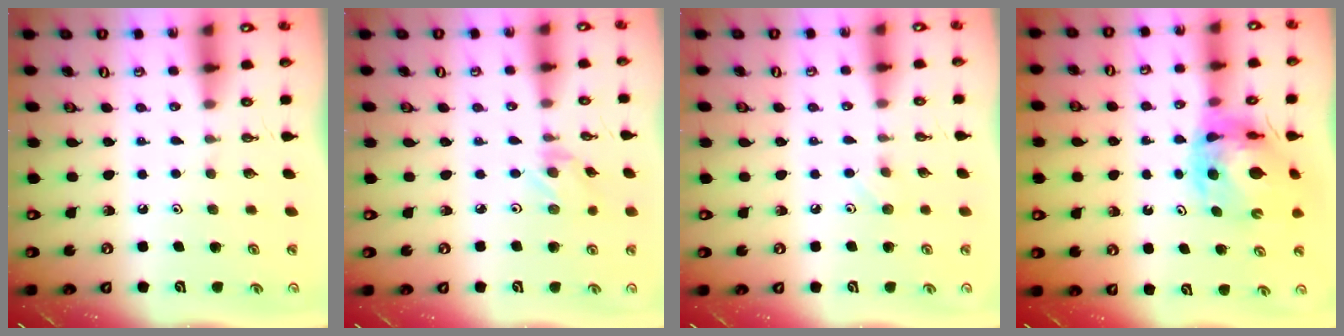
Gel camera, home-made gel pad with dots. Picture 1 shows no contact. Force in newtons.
{"total": 1.2, "press": 1.2, "slide": 0.3}
{"total": 3.7, "press": 3.6, "slide": 0.6}
{"total": 12.2, "press": 12.1, "slide": 1.4}